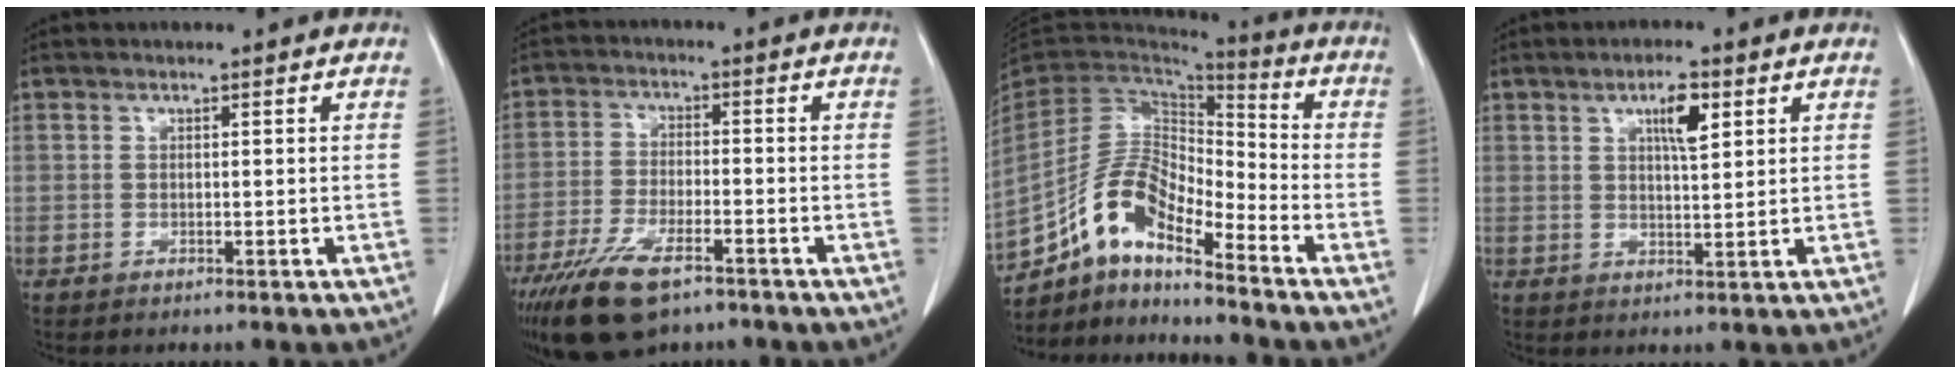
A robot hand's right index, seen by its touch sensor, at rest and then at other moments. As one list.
[{"total": 10.8, "force": [-7.3, 3.6, 7.1], "torque": [-0.138, -0.018, -0.129]}, {"total": 12.6, "force": [-9.4, 3.5, 7.7], "torque": [-0.156, 0.028, -0.176]}, {"total": 4.8, "force": [2.2, 1.0, 4.2], "torque": [-0.071, 0.000, 0.037]}]